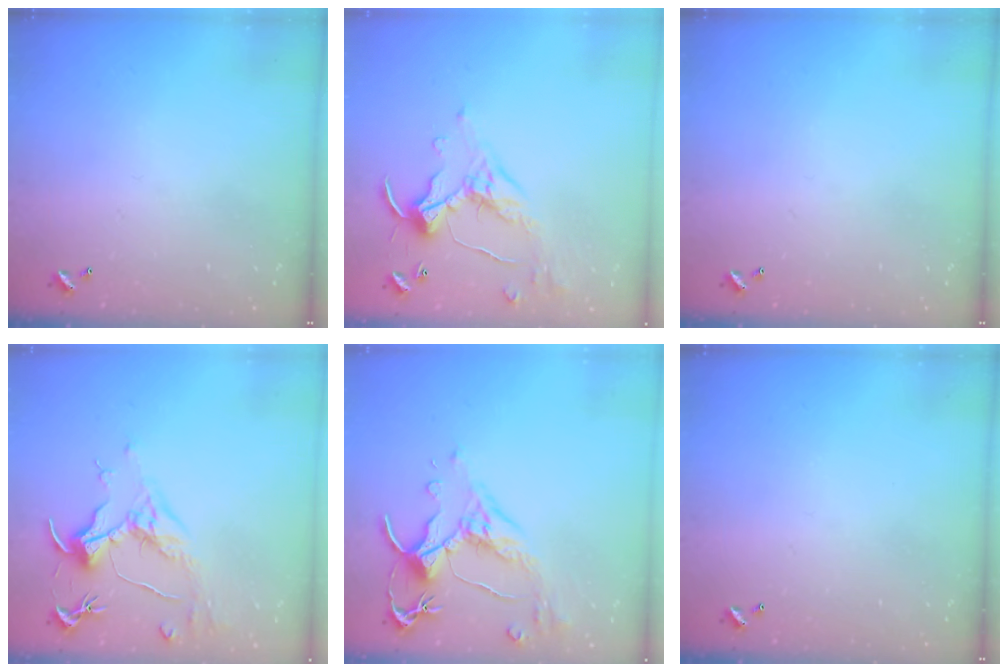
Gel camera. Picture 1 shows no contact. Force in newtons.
{"total": 1.1, "press": 1.1, "slide": 0.1}
{"total": 0.0}
{"total": 1.6, "press": 1.4, "slide": 0.8}
{"total": 2.6, "press": 2.2, "slide": 1.3}
{"total": 0.0}